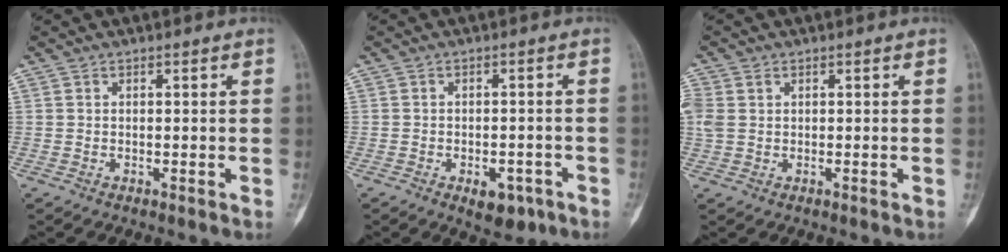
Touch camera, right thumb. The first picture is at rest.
{"total": 5.4, "force": [-2.8, 3.0, 3.5], "torque": [-0.031, 0.015, -0.030]}
{"total": 4.0, "force": [0.9, 3.0, 2.5], "torque": [-0.079, 0.010, 0.022]}